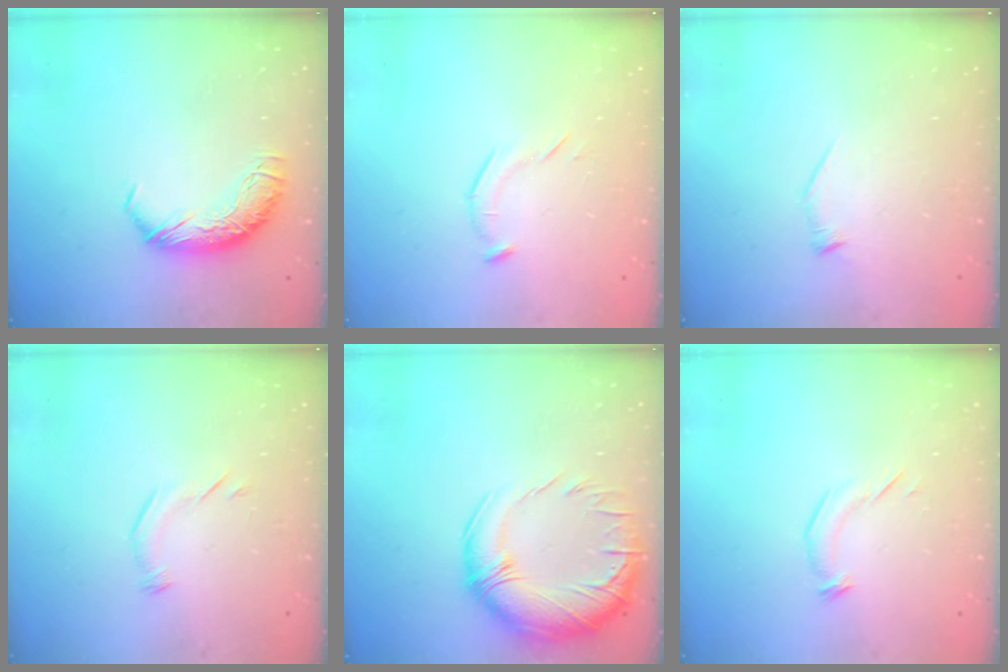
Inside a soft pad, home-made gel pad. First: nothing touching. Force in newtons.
{"total": 5.6, "press": 5.5, "slide": 1.1}
{"total": 6.5, "press": 6.4, "slide": 1.0}
{"total": 5.1, "press": 5.0, "slide": 0.6}
{"total": 5.9, "press": 4.1, "slide": 4.2}
{"total": 5.3, "press": 5.2, "slide": 1.0}